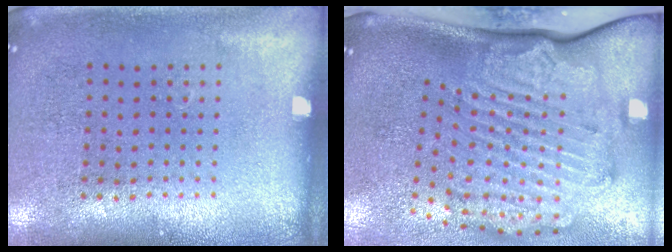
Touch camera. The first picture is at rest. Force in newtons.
{"total": 3.6, "press": 2.5, "slide": 2.5}